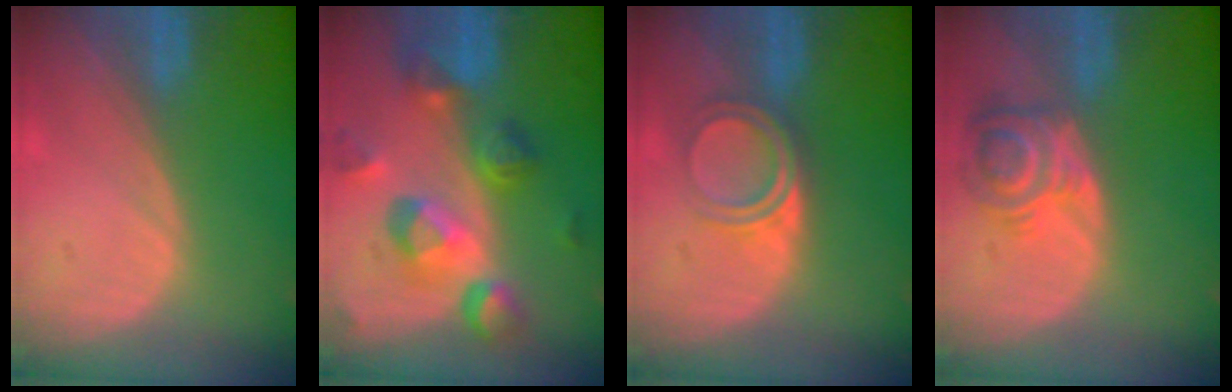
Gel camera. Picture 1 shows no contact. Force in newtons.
{"total": 10.4, "press": 9.3, "slide": 4.8}
{"total": 4.9, "press": 4.3, "slide": 2.4}
{"total": 5.8, "press": 5.8, "slide": 0.3}